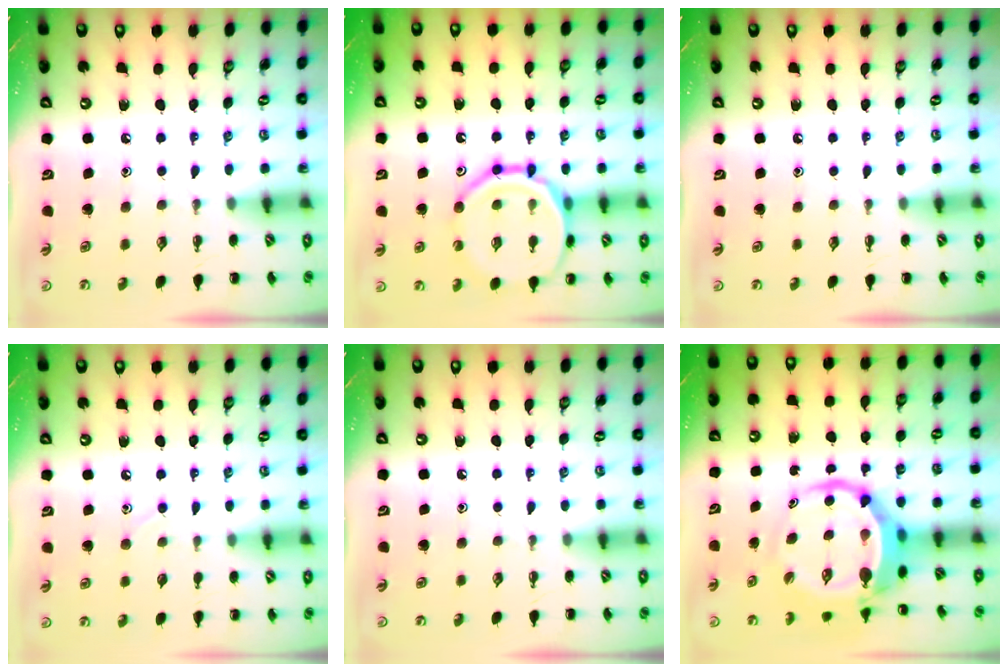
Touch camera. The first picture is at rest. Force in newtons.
{"total": 18.0, "press": 17.9, "slide": 2.3}
{"total": 0.0}
{"total": 2.0, "press": 2.0, "slide": 0.6}
{"total": 0.0}
{"total": 8.6, "press": 8.3, "slide": 2.4}